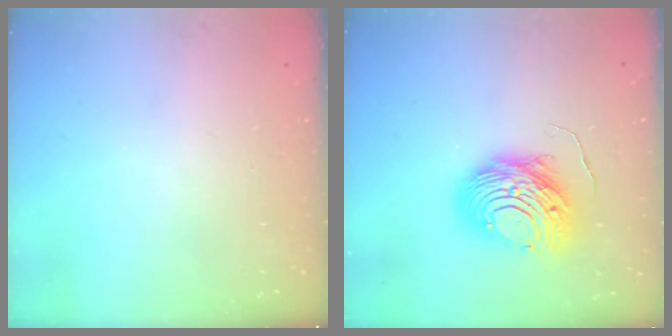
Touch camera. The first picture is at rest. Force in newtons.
{"total": 12.5, "press": 12.5, "slide": 0.7}